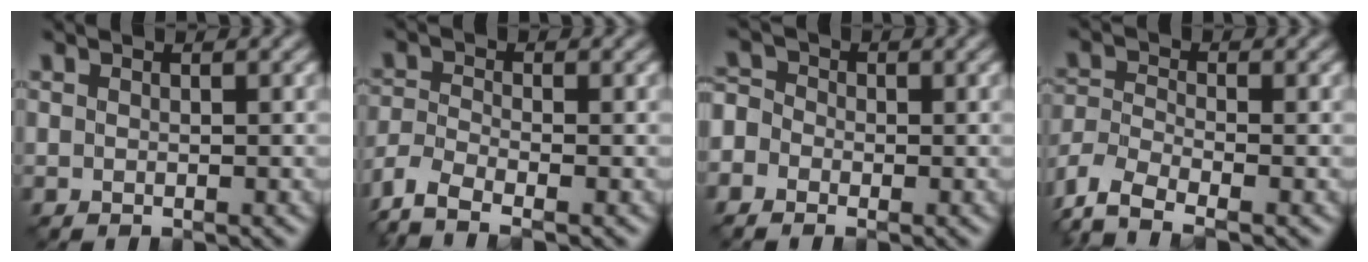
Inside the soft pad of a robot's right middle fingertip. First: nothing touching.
{"total": 3.6, "force": [-2.9, 0.8, 2.0], "torque": [-0.051, -0.008, -0.075]}
{"total": 2.8, "force": [-1.1, 2.5, 0.8], "torque": [-0.004, 0.015, -0.041]}
{"total": 4.9, "force": [-3.9, 1.3, 2.8], "torque": [-0.065, -0.006, -0.092]}